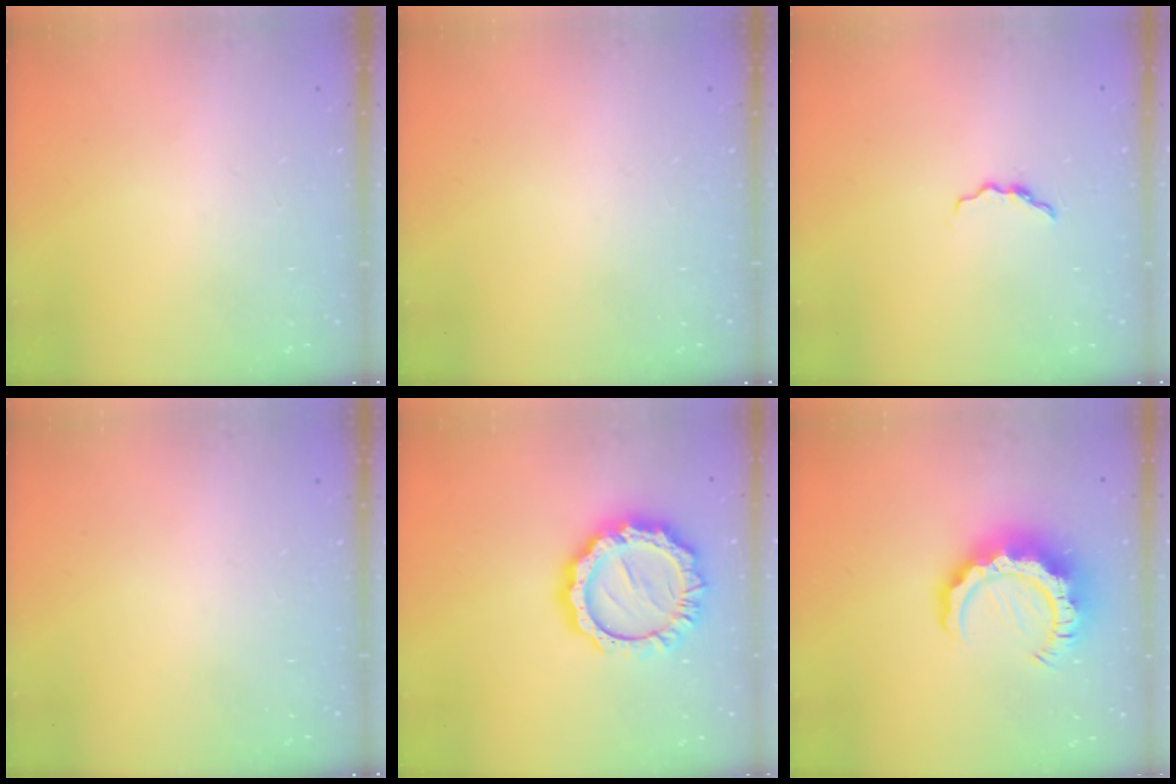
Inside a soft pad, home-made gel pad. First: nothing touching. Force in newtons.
{"total": 0.0}
{"total": 3.8, "press": 3.8, "slide": 0.5}
{"total": 0.0}
{"total": 15.7, "press": 15.7, "slide": 1.1}
{"total": 11.1, "press": 11.1, "slide": 1.1}